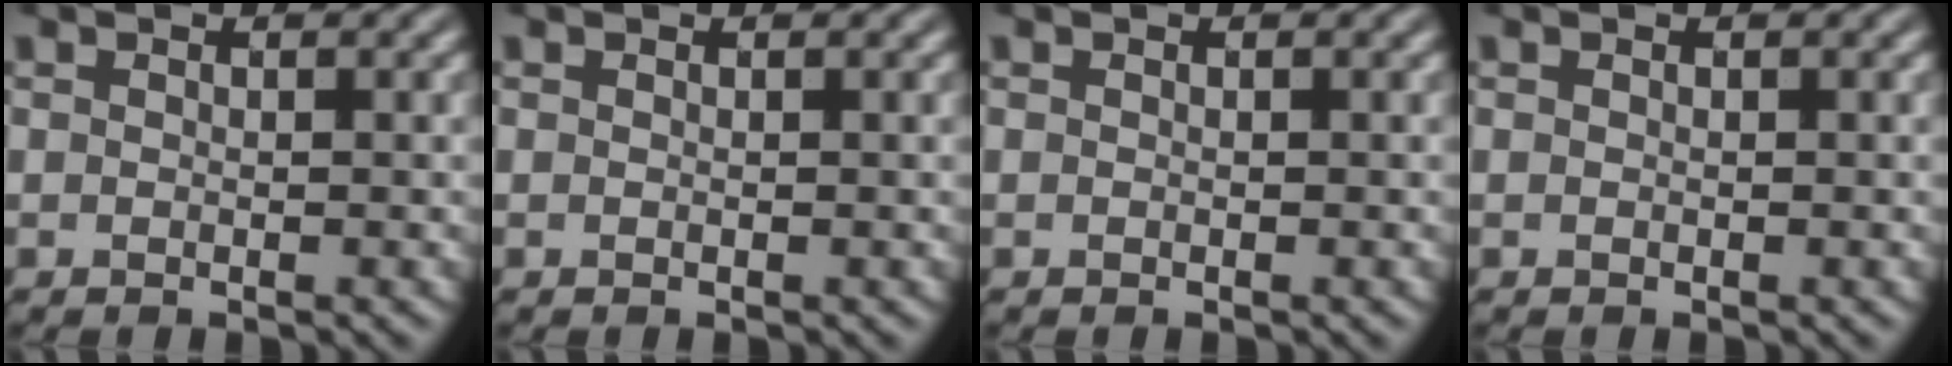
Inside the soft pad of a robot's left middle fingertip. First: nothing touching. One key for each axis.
{"total": 0.0}
{"total": 0.0}
{"total": 0.0}